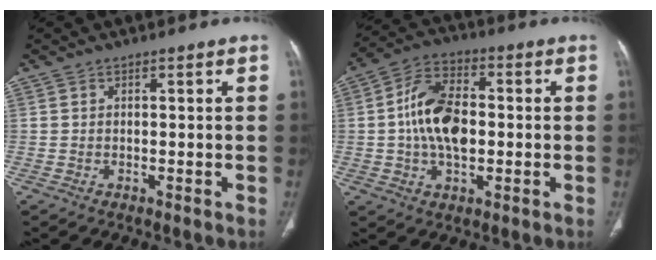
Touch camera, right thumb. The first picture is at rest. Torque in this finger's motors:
{"motor_torque": [2.57, 2.44, 1.71, -0.26, 0.26]}